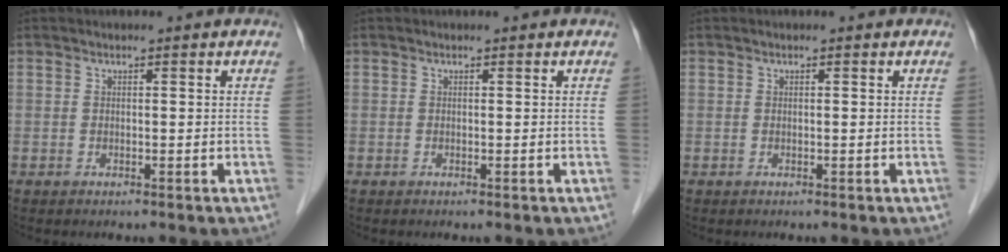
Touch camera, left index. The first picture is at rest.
{"total": 0.0}
{"total": 0.0}